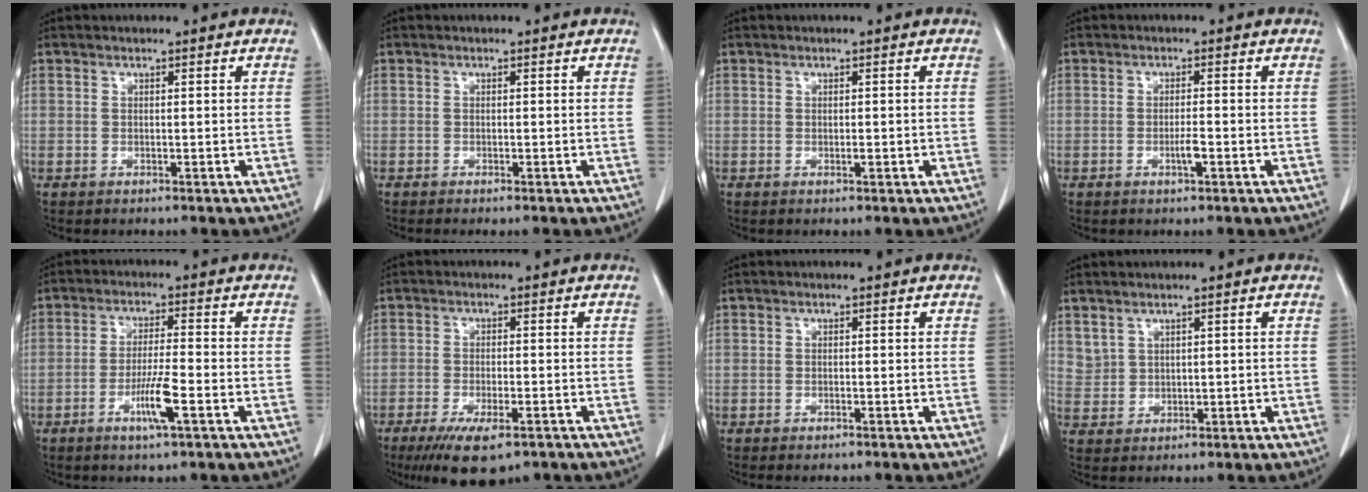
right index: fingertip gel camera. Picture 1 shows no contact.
{"total": 0.6, "force": [-0.5, -0.1, 0.4], "torque": [-0.008, 0.000, -0.008]}
{"total": 0.7, "force": [-0.1, 0.3, 0.6], "torque": [-0.010, 0.000, 0.000]}
{"total": 2.0, "force": [-0.8, 0.2, 1.9], "torque": [-0.035, -0.001, -0.014]}
{"total": 6.0, "force": [-2.6, 0.0, 5.4], "torque": [-0.103, -0.009, -0.049]}
{"total": 8.3, "force": [-5.3, 2.2, 5.9], "torque": [-0.102, -0.018, -0.080]}
{"total": 0.8, "force": [-0.7, 0.0, 0.5], "torque": [-0.016, -0.004, -0.007]}
{"total": 2.3, "force": [1.7, 1.5, 0.5], "torque": [-0.008, 0.001, 0.040]}